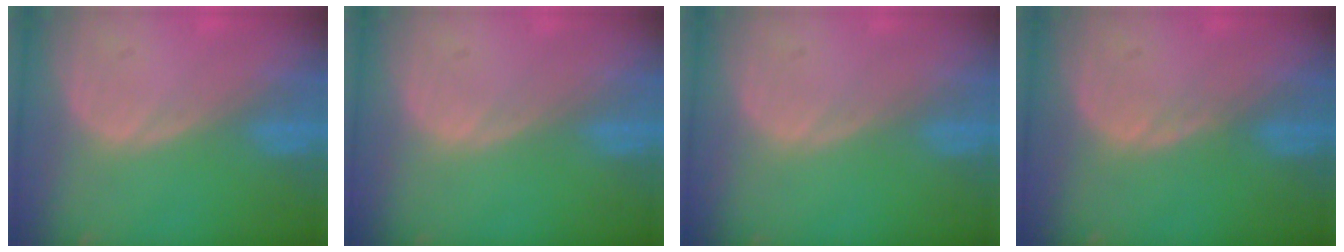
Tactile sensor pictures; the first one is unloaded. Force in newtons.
{"total": 0.0}
{"total": 0.0}
{"total": 0.7, "press": 0.7, "slide": 0.2}